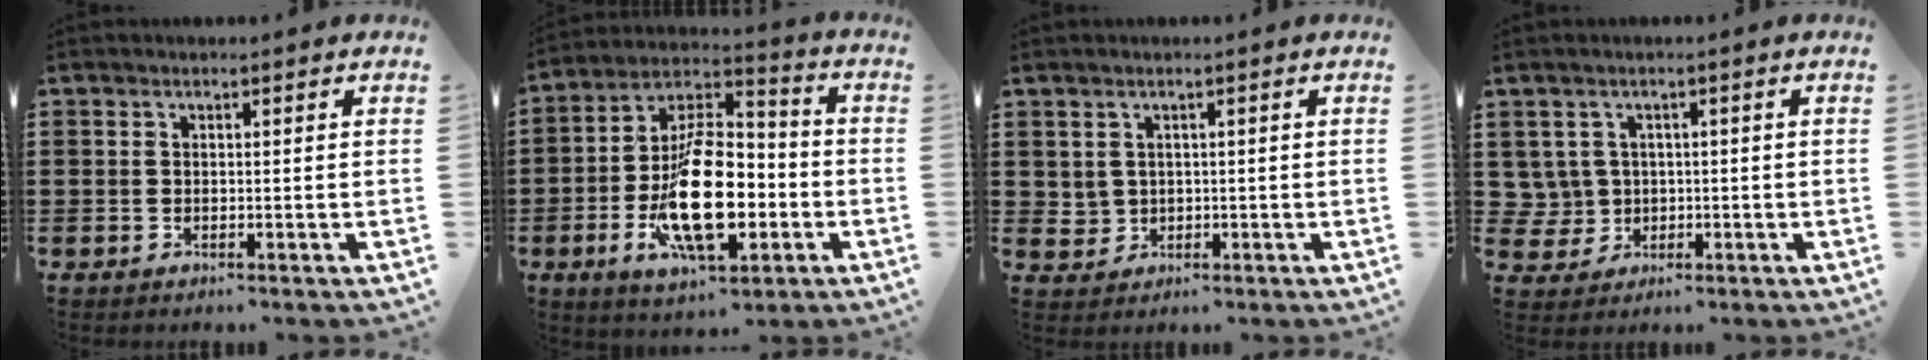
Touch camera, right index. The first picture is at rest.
{"total": 16.6, "force": [-4.3, 8.2, 13.7], "torque": [-0.269, -0.003, -0.078]}
{"total": 1.8, "force": [0.5, 1.7, 0.3], "torque": [-0.014, 0.007, 0.008]}
{"total": 3.3, "force": [0.2, 3.3, 0.3], "torque": [-0.032, 0.007, 0.000]}